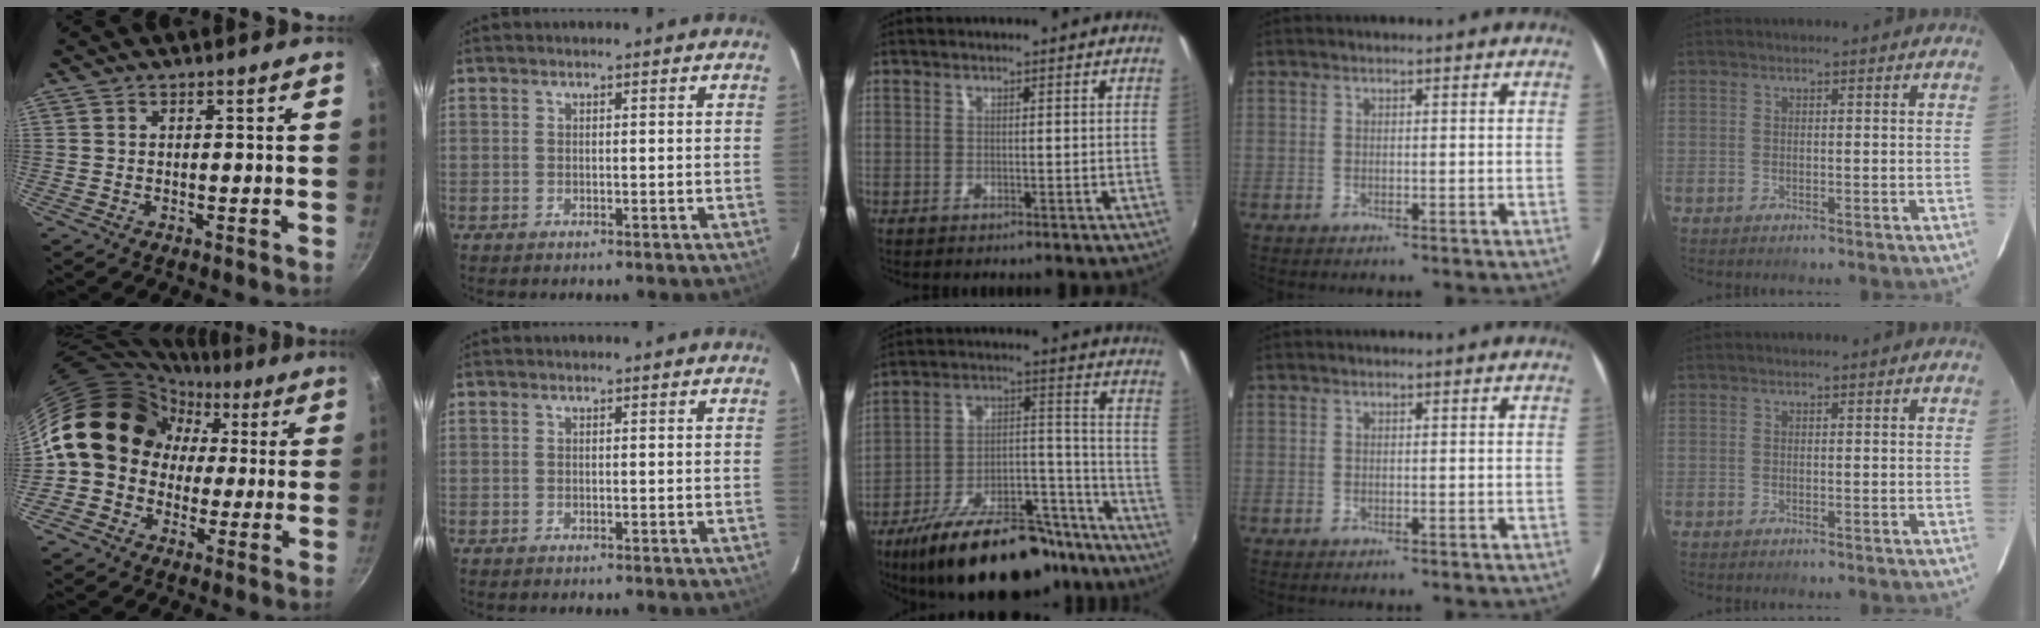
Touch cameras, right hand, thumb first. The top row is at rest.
{"thumb": {"total": 15.5, "force": [0.6, 13.6, 7.4], "torque": [-0.078, 0.049, -0.006]}, "middle": {"total": 26.2, "force": [-19.5, 10.5, 14.0], "torque": [-0.221, 0.021, -0.273]}}